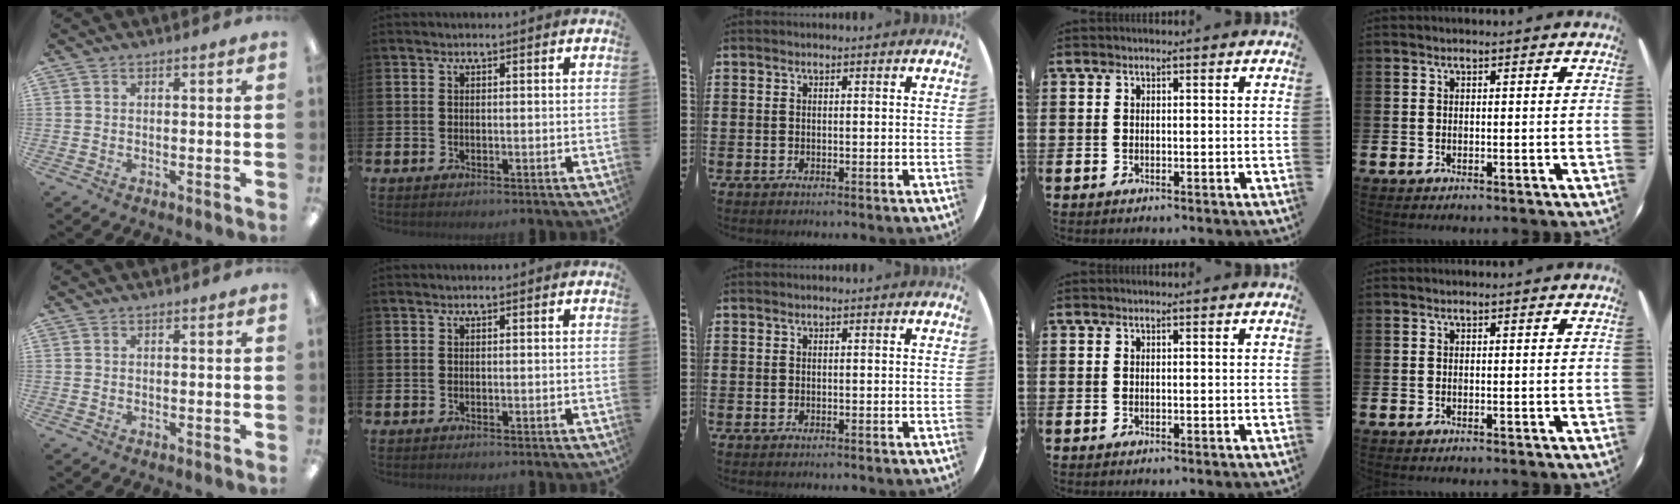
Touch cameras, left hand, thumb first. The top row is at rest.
{}